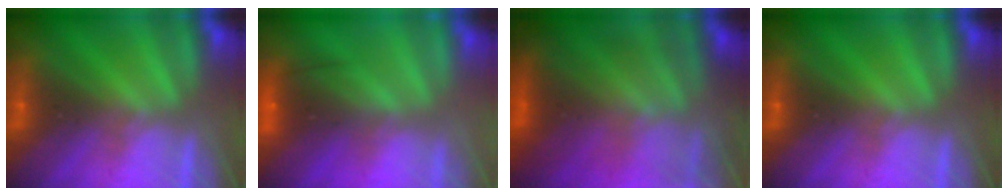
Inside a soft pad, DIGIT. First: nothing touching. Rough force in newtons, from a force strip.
{"total": 6.1}
{"total": 7.3}
{"total": 0.0}